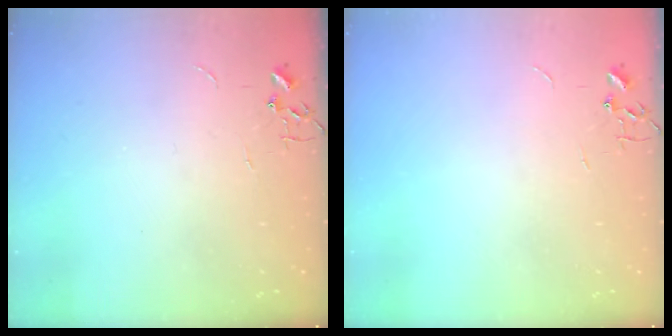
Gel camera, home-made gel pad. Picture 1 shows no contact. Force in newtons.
{"total": 0.0}